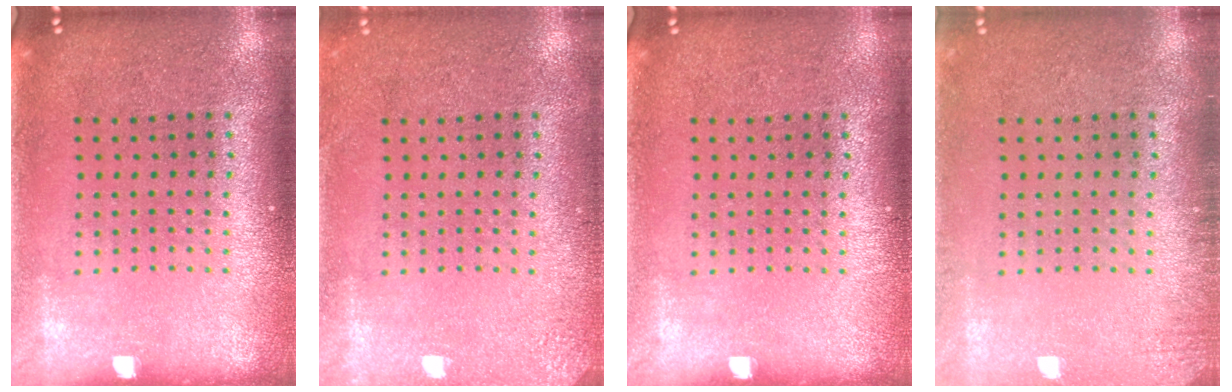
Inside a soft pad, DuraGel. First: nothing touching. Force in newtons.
{"total": 1.9, "press": 1.9, "slide": 0.2}
{"total": 0.0}
{"total": 1.2, "press": 1.2, "slide": 0.2}